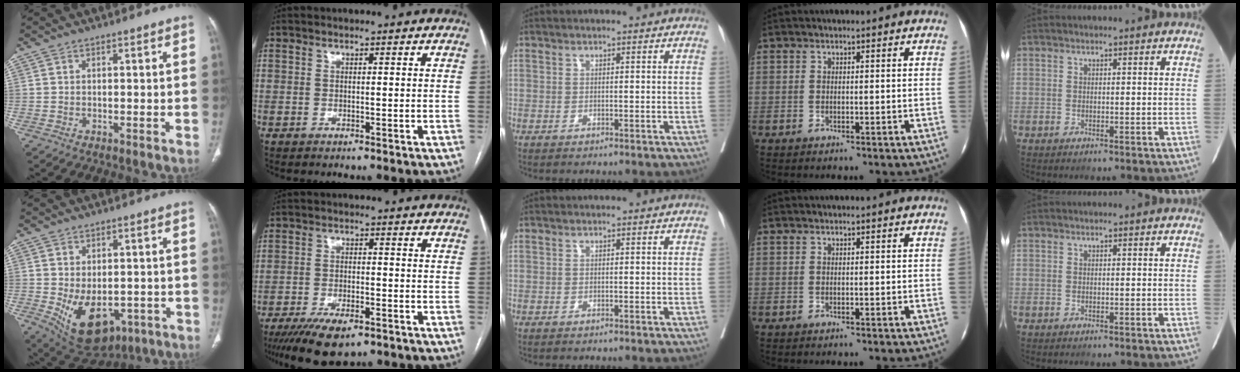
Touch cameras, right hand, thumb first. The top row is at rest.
{"thumb": {"total": 12.8, "force": [-3.8, 8.3, 9.0], "torque": [-0.122, -0.003, -0.032]}, "index": {"total": 9.9, "force": [-6.9, 3.3, 6.3], "torque": [-0.105, -0.014, -0.111]}}